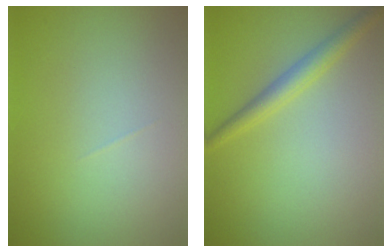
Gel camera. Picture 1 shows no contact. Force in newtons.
{"total": 2.3, "press": 2.3, "slide": 0.2}